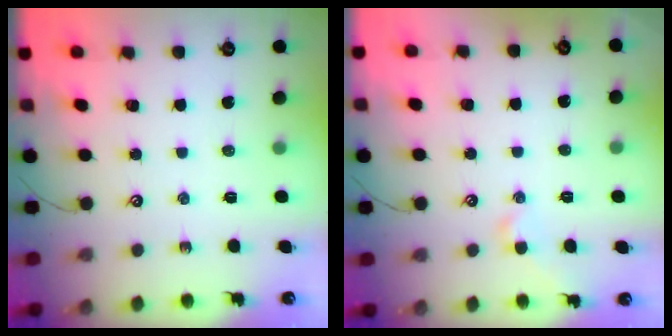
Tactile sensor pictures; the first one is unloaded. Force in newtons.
{"total": 1.2, "press": 1.1, "slide": 0.4}